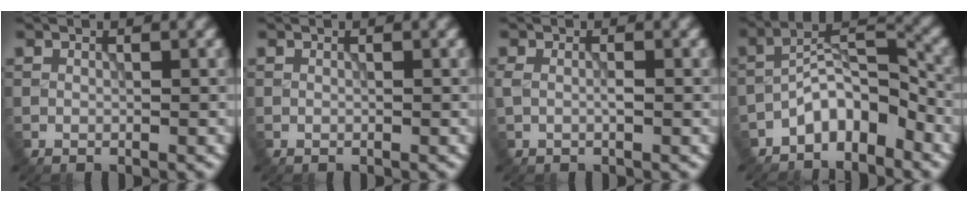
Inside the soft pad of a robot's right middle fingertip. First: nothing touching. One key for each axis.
{"total": 0.0}
{"total": 1.2, "fx": -0.1, "fy": 0.5, "fz": 1.1, "tx": -0.028, "ty": -0.001, "tz": 0.000}
{"total": 5.2, "fx": -3.5, "fy": 2.2, "fz": 3.1, "tx": -0.041, "ty": 0.020, "tz": -0.072}